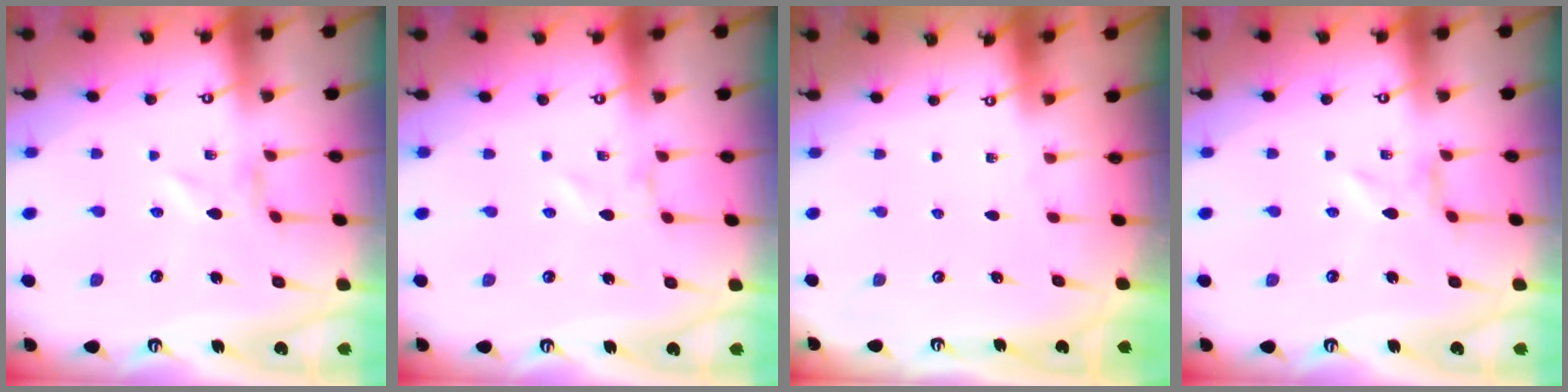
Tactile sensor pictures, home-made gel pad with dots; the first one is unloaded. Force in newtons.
{"total": 0.0}
{"total": 0.0}
{"total": 1.2, "press": 1.1, "slide": 0.3}